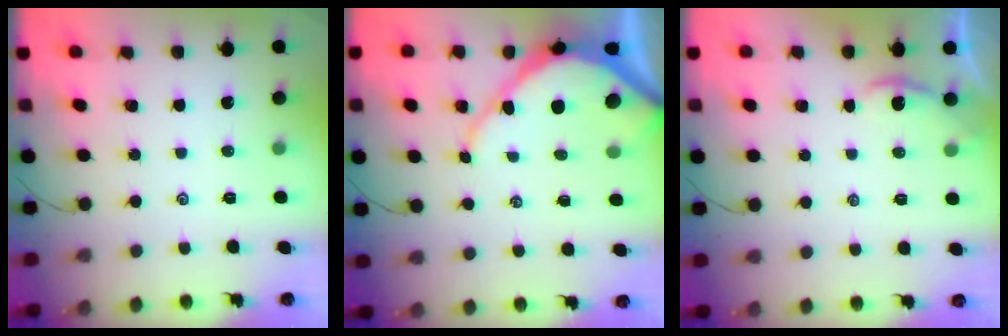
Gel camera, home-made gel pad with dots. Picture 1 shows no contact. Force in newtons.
{"total": 9.6, "press": 9.5, "slide": 1.0}
{"total": 1.5, "press": 1.5, "slide": 0.2}